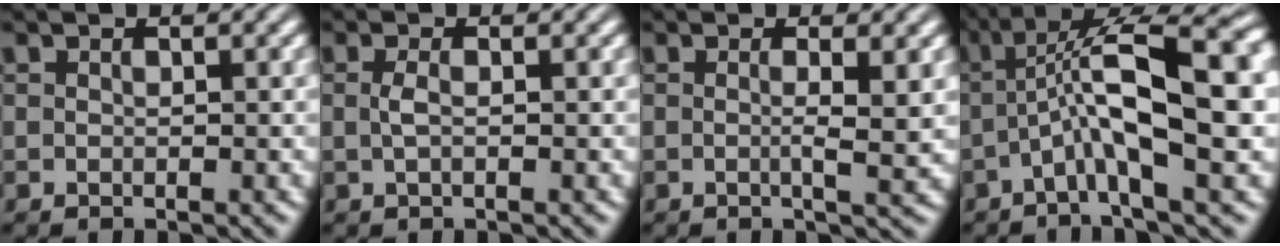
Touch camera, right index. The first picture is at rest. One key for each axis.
{"total": 1.4, "fx": -0.2, "fy": -1.1, "fz": 0.8, "tx": -0.015, "ty": -0.004, "tz": 0.003}
{"total": 1.8, "fx": 0.2, "fy": -0.9, "fz": 1.5, "tx": -0.026, "ty": -0.008, "tz": 0.003}
{"total": 8.8, "fx": 0.8, "fy": 2.1, "fz": 8.4, "tx": -0.130, "ty": 0.006, "tz": 0.017}